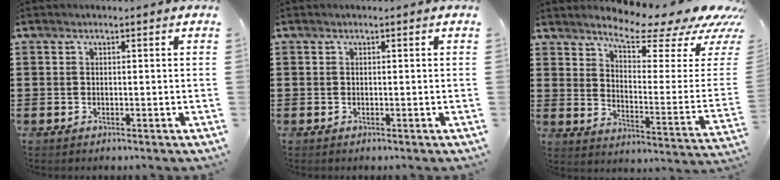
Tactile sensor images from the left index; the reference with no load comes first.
{"total": 0.0}
{"total": 8.8, "force": [7.2, 2.0, 4.6], "torque": [-0.083, -0.063, 0.117]}